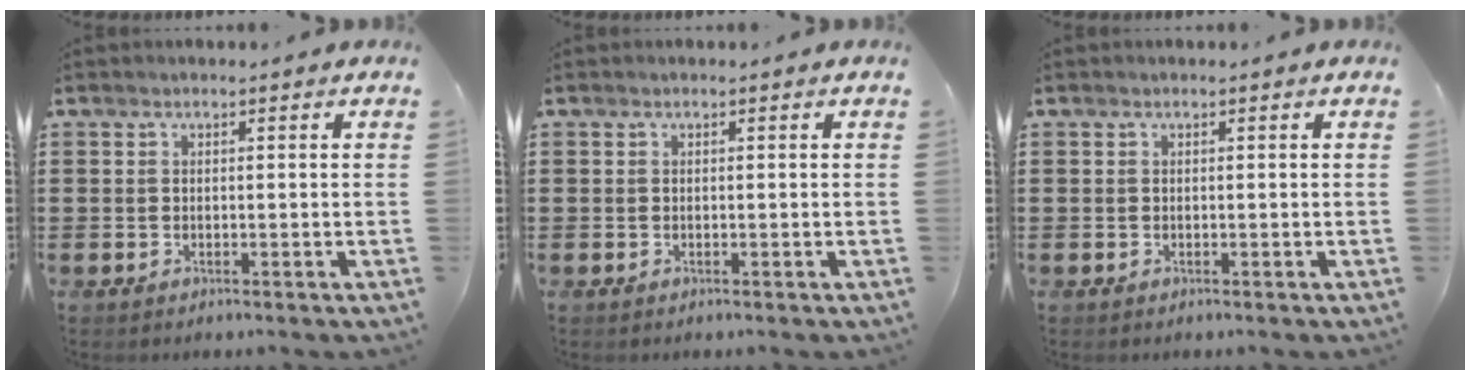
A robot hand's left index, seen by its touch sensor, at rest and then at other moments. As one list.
[{"total": 0.0}, {"total": 0.0}]